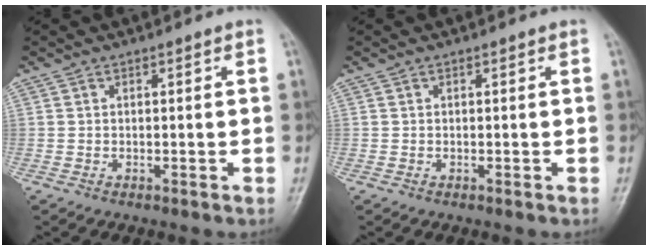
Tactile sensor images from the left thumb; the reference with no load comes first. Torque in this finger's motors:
{"motor_torque": [0.00, 0.01, -0.13, 0.02, 0.00]}